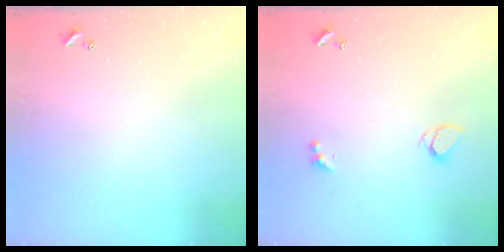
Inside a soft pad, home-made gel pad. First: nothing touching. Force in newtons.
{"total": 2.4, "press": 2.3, "slide": 0.6}